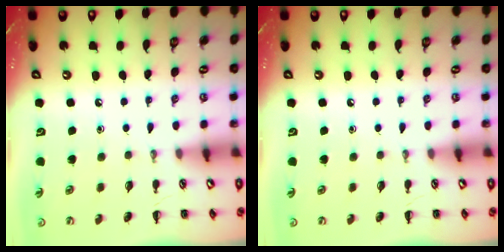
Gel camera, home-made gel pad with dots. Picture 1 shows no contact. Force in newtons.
{"total": 0.0}